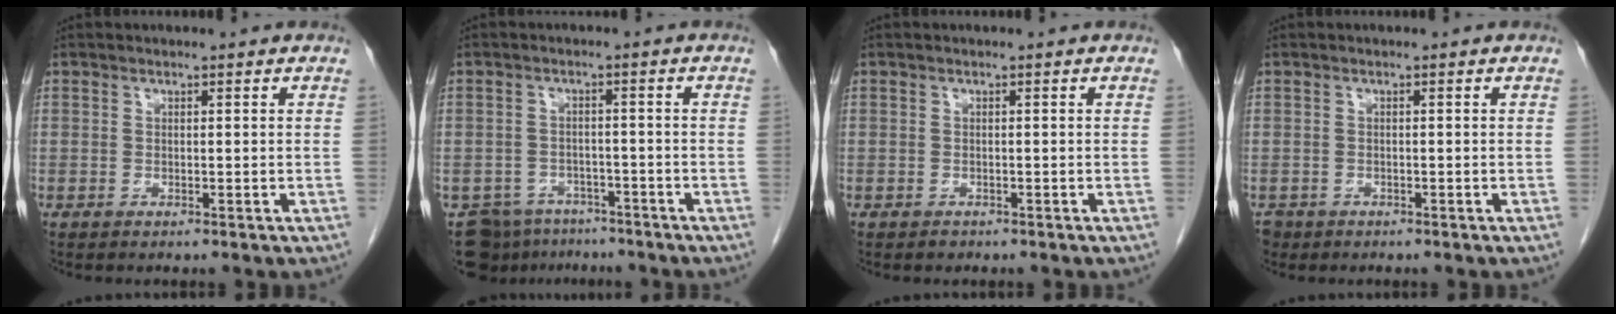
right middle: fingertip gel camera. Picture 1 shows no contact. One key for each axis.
{"total": 7.7, "fx": -6.2, "fy": 4.4, "fz": 0.7, "tx": -0.012, "ty": 0.006, "tz": -0.086}
{"total": 0.6, "fx": -0.5, "fy": 0.4, "fz": 0.1, "tx": -0.004, "ty": 0.001, "tz": -0.007}
{"total": 2.0, "fx": -1.4, "fy": 1.3, "fz": 0.1, "tx": -0.010, "ty": 0.001, "tz": -0.025}